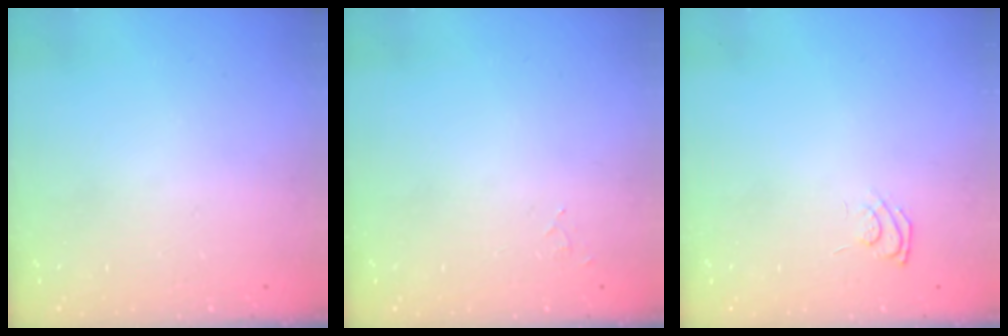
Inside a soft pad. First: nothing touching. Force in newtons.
{"total": 5.2, "press": 5.2, "slide": 0.4}
{"total": 6.1, "press": 5.9, "slide": 1.4}